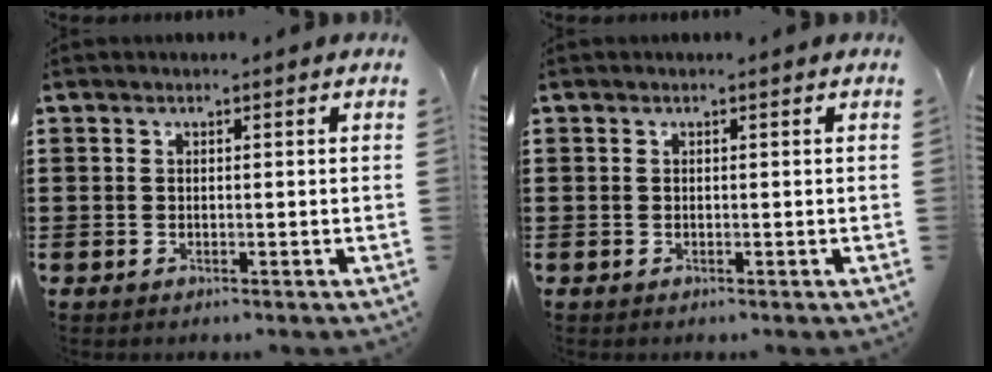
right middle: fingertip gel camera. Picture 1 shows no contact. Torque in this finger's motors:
{"motor_torque": [0.00, 0.00, 0.00, -0.01]}